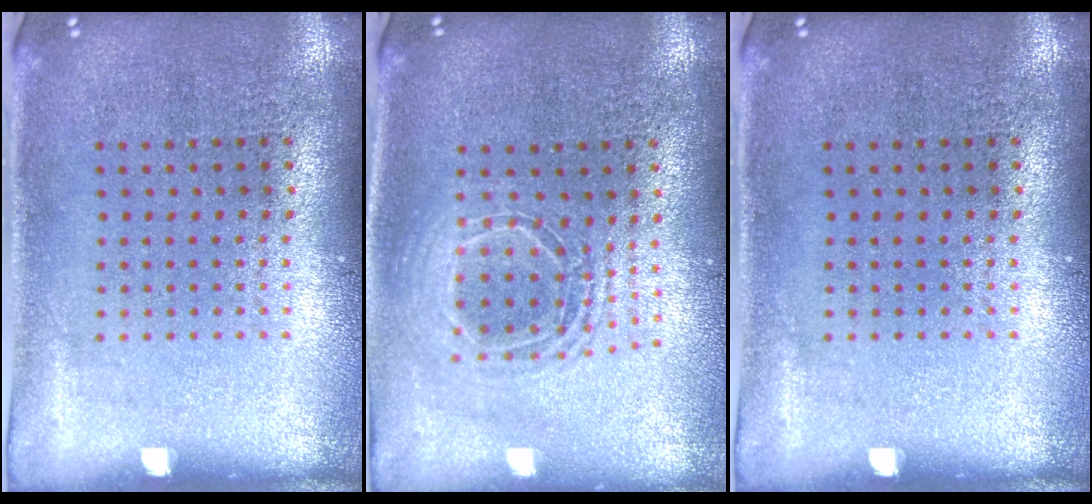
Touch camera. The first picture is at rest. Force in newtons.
{"total": 1.6, "press": 1.4, "slide": 0.8}
{"total": 0.0}